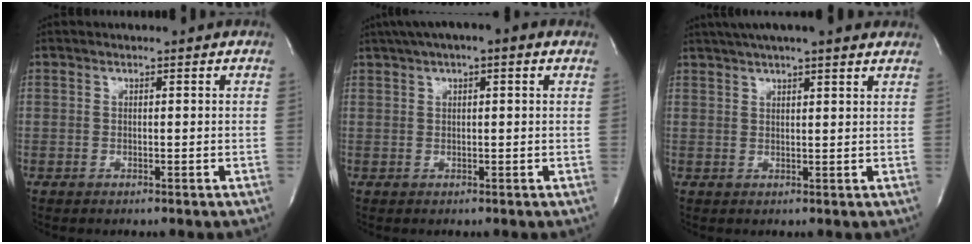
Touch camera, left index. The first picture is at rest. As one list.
[{"total": 7.5, "force": [4.5, 1.6, 5.8], "torque": [-0.096, 0.039, 0.065]}, {"total": 12.2, "force": [10.2, 1.4, 6.6], "torque": [-0.113, 0.038, 0.135]}]